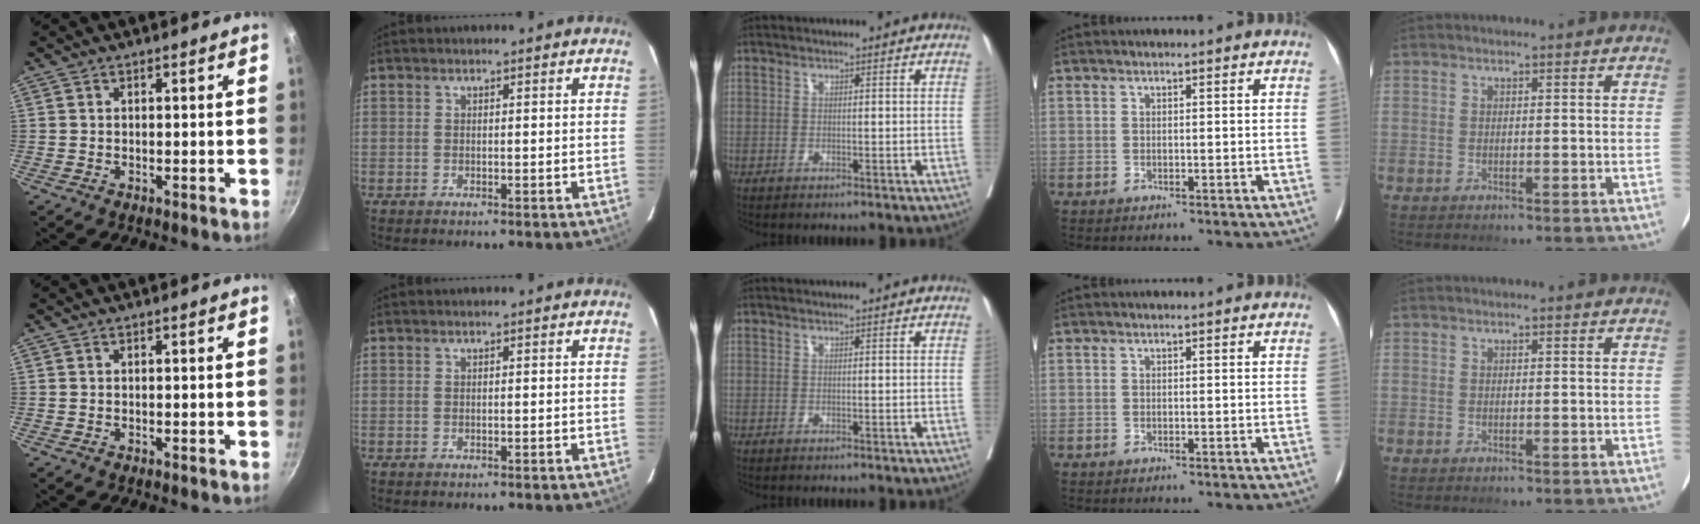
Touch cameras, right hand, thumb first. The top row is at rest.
{}